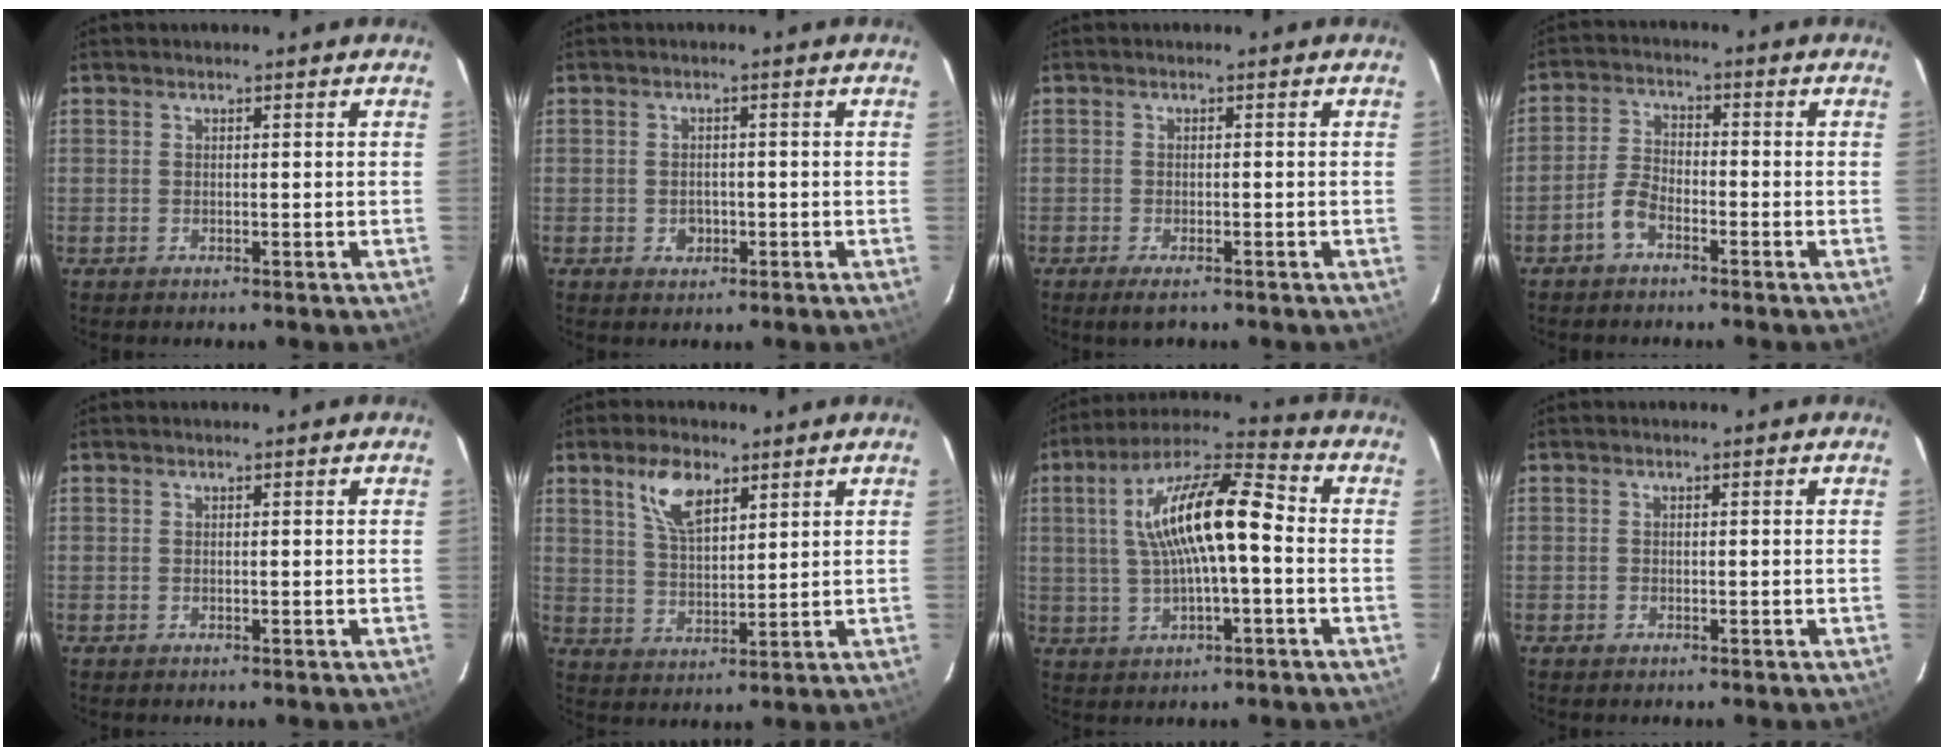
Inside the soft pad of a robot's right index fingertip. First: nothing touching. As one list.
[{"total": 2.4, "force": [-0.7, 2.1, 0.9], "torque": [-0.017, 0.002, -0.004]}, {"total": 2.9, "force": [-2.1, 0.8, 1.9], "torque": [-0.041, -0.007, -0.037]}, {"total": 4.3, "force": [-2.9, 2.0, 2.5], "torque": [-0.063, 0.013, -0.060]}, {"total": 0.0}, {"total": 8.1, "force": [4.6, 3.7, 5.5], "torque": [-0.104, 0.012, 0.091]}, {"total": 14.8, "force": [0.6, 3.7, 14.3], "torque": [-0.260, 0.026, 0.009]}, {"total": 0.7, "force": [-0.5, 0.5, 0.1], "torque": [-0.002, 0.001, -0.009]}]